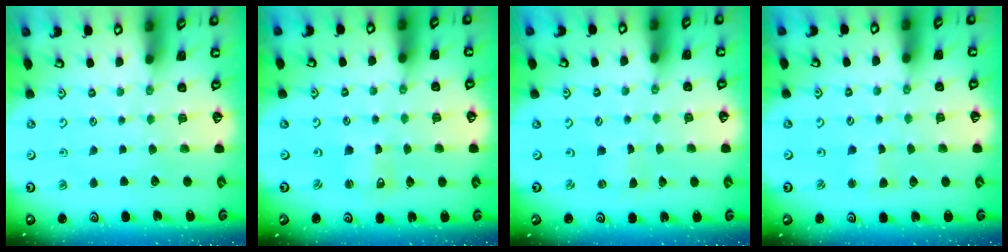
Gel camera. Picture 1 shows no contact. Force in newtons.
{"total": 1.5, "press": 1.5, "slide": 0.3}
{"total": 0.0}
{"total": 2.6, "press": 2.6, "slide": 0.3}